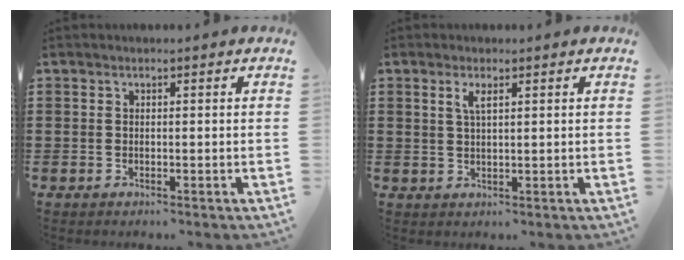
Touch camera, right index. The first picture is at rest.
{"total": 2.2, "force": [1.0, 0.6, 1.8], "torque": [-0.038, 0.004, 0.017]}